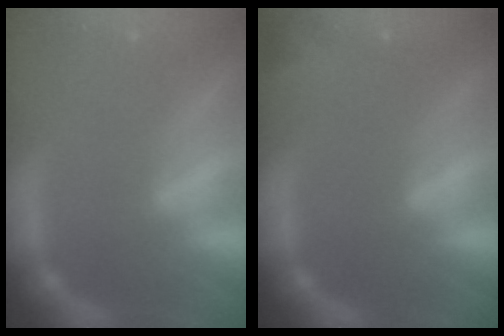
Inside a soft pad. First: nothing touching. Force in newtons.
{"total": 1.4}